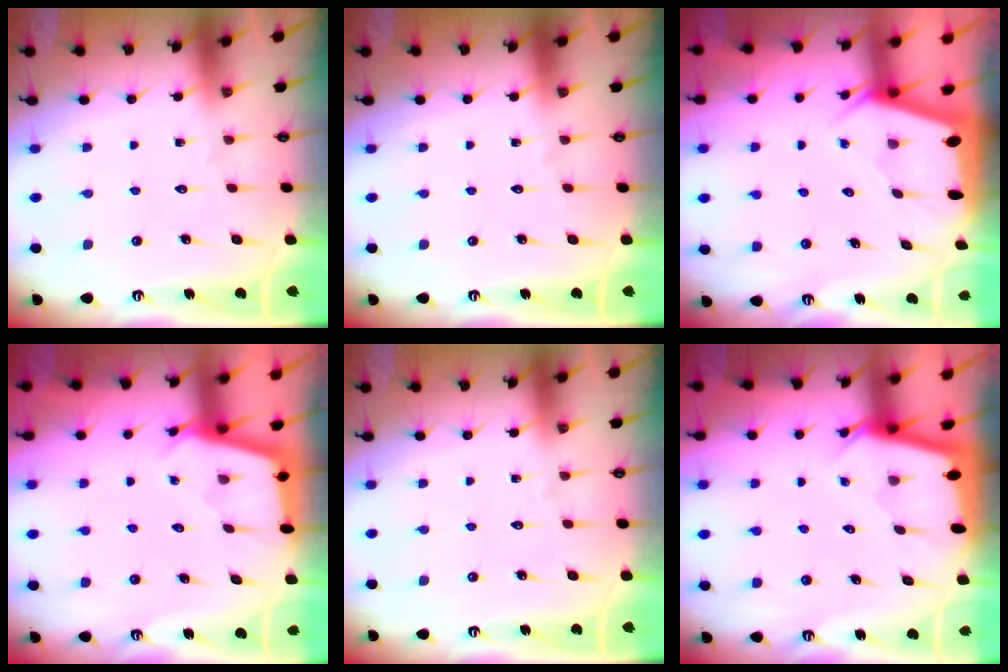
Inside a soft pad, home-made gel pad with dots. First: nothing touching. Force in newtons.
{"total": 0.0}
{"total": 2.2, "press": 2.2, "slide": 0.3}
{"total": 2.9, "press": 2.9, "slide": 0.3}
{"total": 0.0}
{"total": 2.3, "press": 2.3, "slide": 0.2}